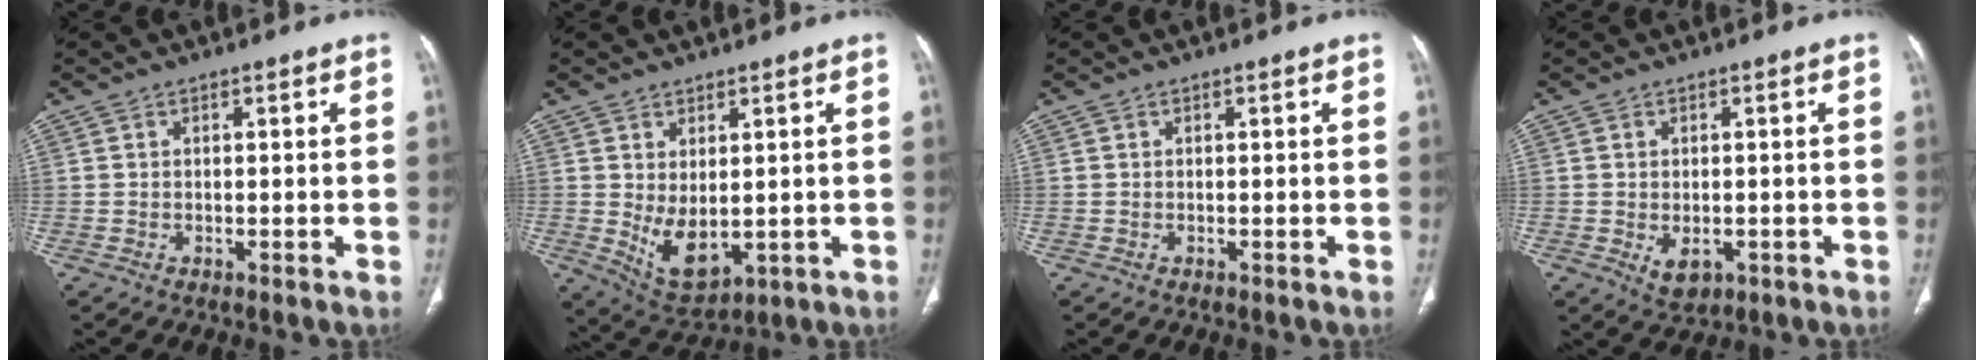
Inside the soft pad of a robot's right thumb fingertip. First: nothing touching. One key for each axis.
{"total": 8.0, "fx": -0.1, "fy": 4.5, "fz": 6.6, "tx": -0.101, "ty": -0.015, "tz": 0.024}
{"total": 0.0}
{"total": 4.1, "fx": -1.1, "fy": 2.7, "fz": 2.9, "tx": -0.041, "ty": -0.001, "tz": -0.004}